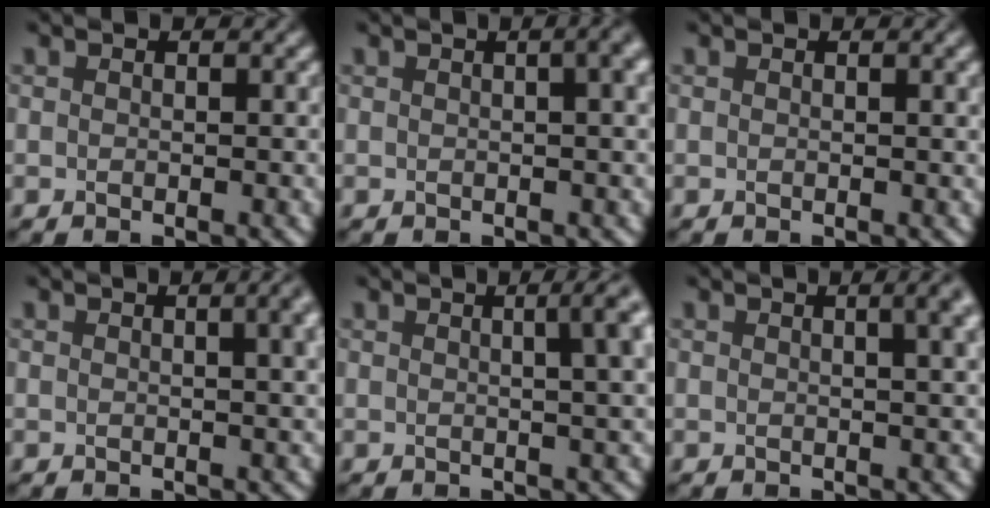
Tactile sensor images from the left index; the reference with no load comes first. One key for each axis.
{"total": 6.5, "fx": 1.8, "fy": 3.2, "fz": 5.3, "tx": -0.015, "ty": 0.040, "tz": -0.012}
{"total": 0.8, "fx": 0.3, "fy": 0.2, "fz": 0.7, "tx": -0.006, "ty": 0.003, "tz": 0.003}
{"total": 5.9, "fx": 1.7, "fy": 2.7, "fz": 4.9, "tx": -0.022, "ty": 0.031, "tz": 0.000}
{"total": 7.5, "fx": 2.0, "fy": 3.2, "fz": 6.4, "tx": -0.022, "ty": 0.047, "tz": -0.003}
{"total": 6.0, "fx": 2.2, "fy": 2.8, "fz": 4.8, "tx": -0.020, "ty": 0.039, "tz": -0.005}